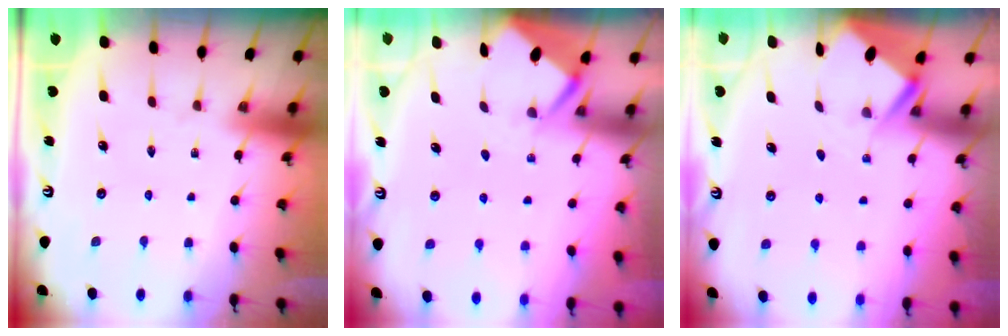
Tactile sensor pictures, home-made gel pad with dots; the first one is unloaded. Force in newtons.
{"total": 2.6, "press": 2.6, "slide": 0.3}
{"total": 2.9, "press": 2.8, "slide": 0.4}